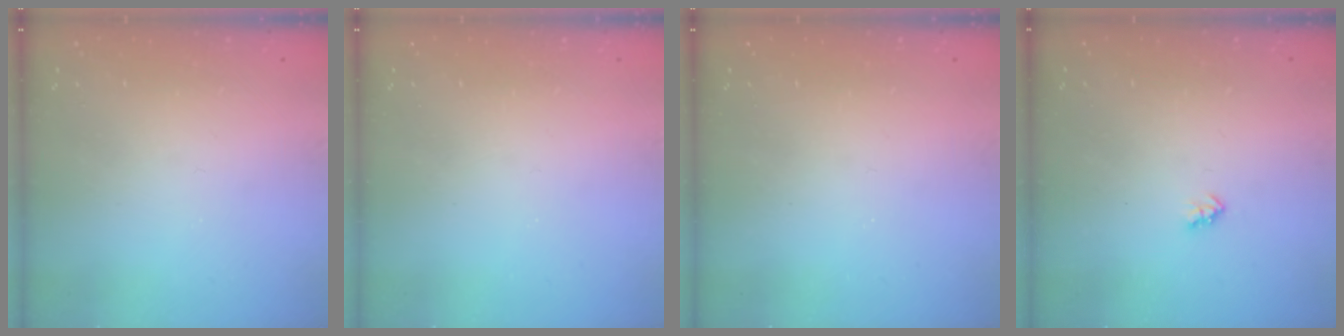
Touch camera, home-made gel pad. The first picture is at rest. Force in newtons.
{"total": 0.0}
{"total": 0.0}
{"total": 2.0, "press": 2.0, "slide": 0.3}